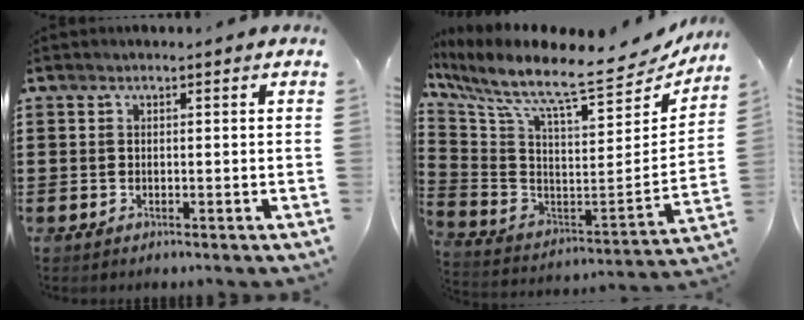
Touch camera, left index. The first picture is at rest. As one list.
[{"total": 9.3, "force": [7.6, 0.8, 5.2], "torque": [-0.128, -0.078, 0.121]}]